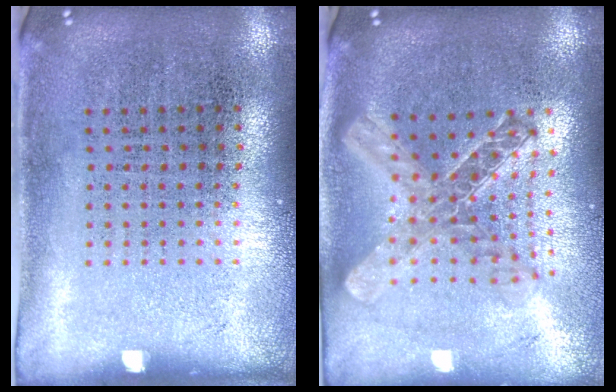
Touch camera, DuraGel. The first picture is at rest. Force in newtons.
{"total": 2.1, "press": 1.8, "slide": 1.1}